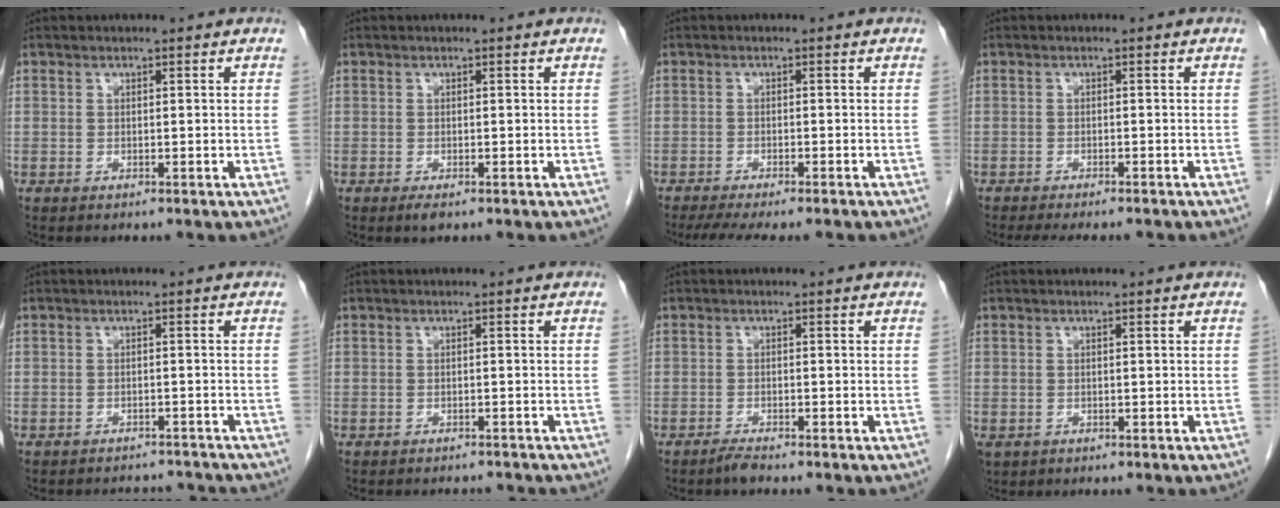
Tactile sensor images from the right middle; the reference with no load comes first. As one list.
[{"total": 1.2, "force": [-0.8, 0.4, 0.9], "torque": [-0.015, -0.002, -0.008]}, {"total": 8.9, "force": [-7.5, 1.1, 4.6], "torque": [-0.065, -0.010, -0.110]}, {"total": 8.0, "force": [-6.9, 1.5, 3.7], "torque": [-0.050, -0.011, -0.093]}, {"total": 6.1, "force": [-5.9, 1.4, 0.2], "torque": [-0.001, 0.007, -0.069]}, {"total": 3.9, "force": [-3.7, 1.0, 0.6], "torque": [-0.004, -0.003, -0.045]}, {"total": 1.5, "force": [-1.3, 0.0, 0.6], "torque": [-0.017, -0.003, -0.025]}, {"total": 1.9, "force": [-0.9, 1.5, 0.7], "torque": [-0.019, -0.001, -0.008]}]